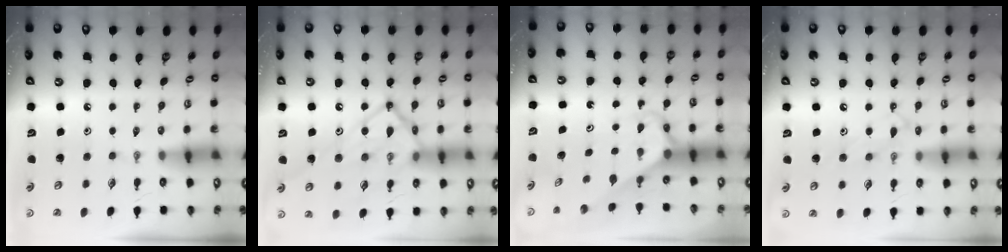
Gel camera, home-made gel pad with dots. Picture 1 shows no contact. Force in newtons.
{"total": 17.7, "press": 17.6, "slide": 2.2}
{"total": 2.8, "press": 2.8, "slide": 0.2}
{"total": 10.1, "press": 10.1, "slide": 0.8}